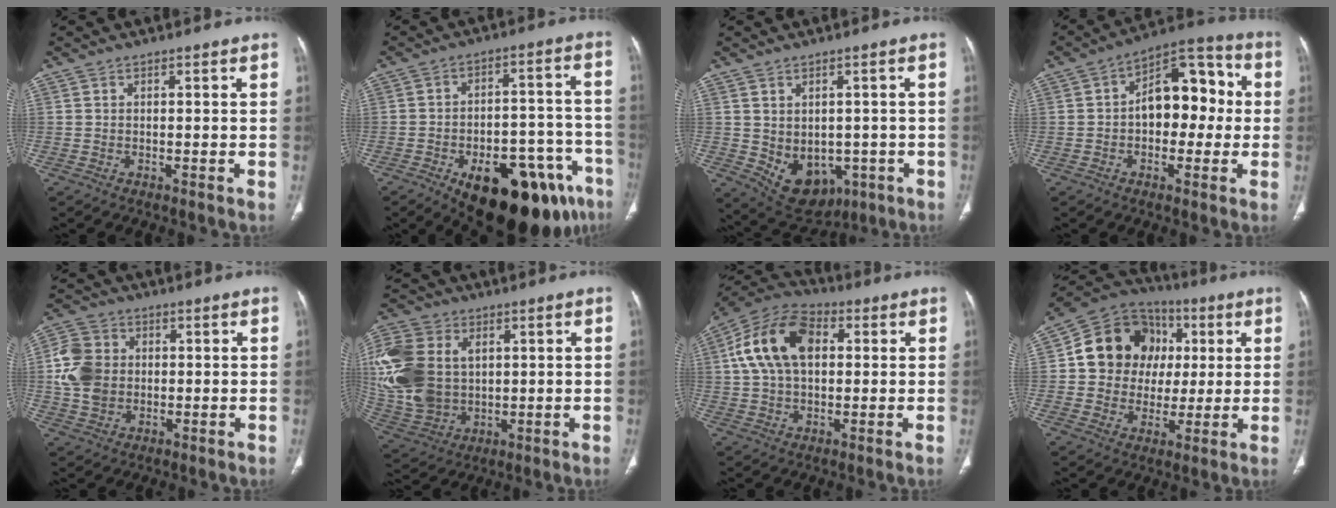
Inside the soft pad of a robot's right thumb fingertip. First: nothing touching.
{"total": 24.3, "force": [-12.7, 11.0, 17.5], "torque": [-0.168, 0.067, -0.166]}
{"total": 10.9, "force": [-2.9, 8.1, 6.7], "torque": [-0.071, 0.004, -0.016]}
{"total": 13.6, "force": [0.4, 8.6, 10.6], "torque": [-0.102, 0.045, -0.005]}
{"total": 9.7, "force": [0.4, 8.1, 5.4], "torque": [-0.088, 0.008, 0.004]}
{"total": 21.4, "force": [3.1, 15.8, 14.1], "torque": [-0.324, -0.002, 0.075]}
{"total": 15.5, "force": [3.1, 9.8, 11.6], "torque": [-0.210, 0.023, 0.048]}
{"total": 17.0, "force": [2.8, 14.9, 7.7], "torque": [-0.085, 0.021, 0.050]}